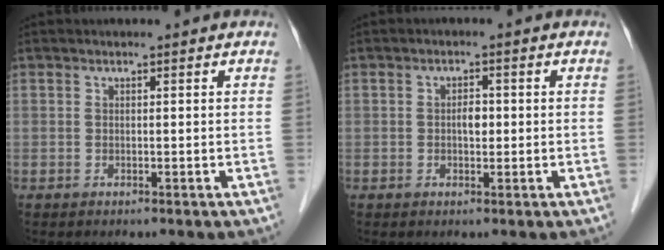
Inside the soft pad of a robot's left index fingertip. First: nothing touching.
{"total": 1.9, "force": [-0.1, 1.1, 1.5], "torque": [-0.024, 0.001, -0.003]}